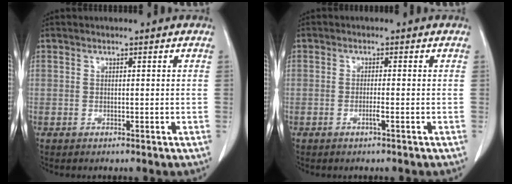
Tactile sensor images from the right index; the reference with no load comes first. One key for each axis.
{"total": 1.4, "fx": -0.6, "fy": -0.3, "fz": 1.2, "tx": -0.024, "ty": -0.002, "tz": -0.012}